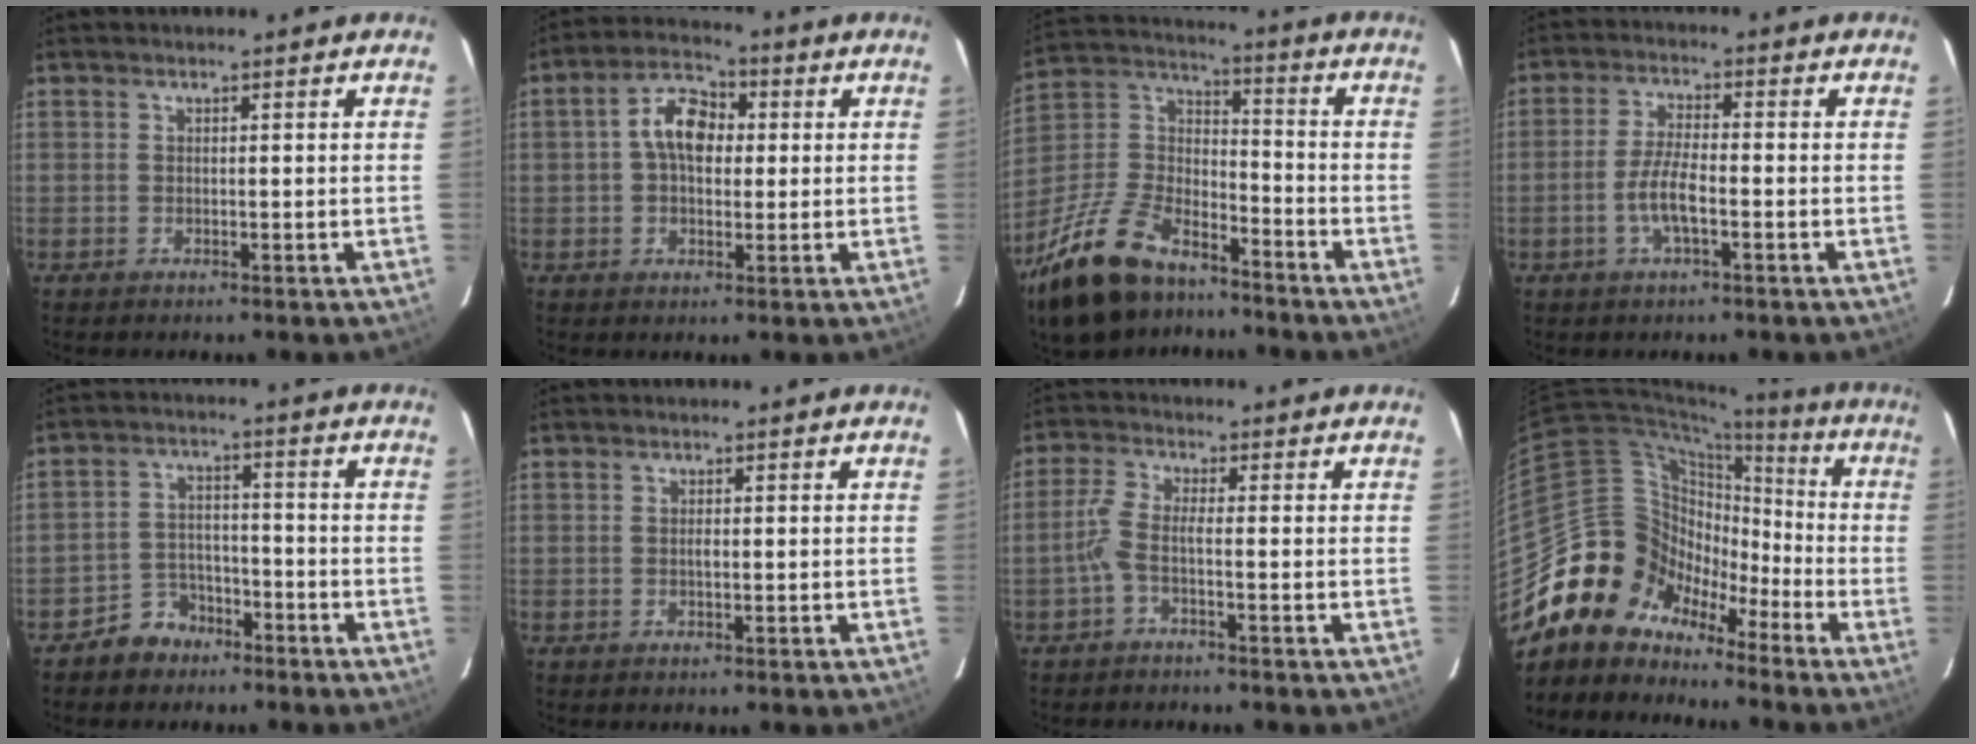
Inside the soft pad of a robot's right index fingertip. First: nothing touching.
{"total": 8.1, "force": [0.9, 5.2, 6.1], "torque": [-0.111, 0.026, 0.014]}
{"total": 22.8, "force": [-15.7, 10.7, 12.7], "torque": [-0.273, 0.001, -0.274]}
{"total": 5.9, "force": [-2.2, 1.3, 5.3], "torque": [-0.110, 0.000, -0.043]}
{"total": 6.2, "force": [-4.5, 4.1, 0.7], "torque": [-0.028, 0.023, -0.072]}
{"total": 0.8, "force": [0.0, 0.4, 0.7], "torque": [-0.012, 0.001, -0.001]}
{"total": 3.2, "force": [-1.5, 0.3, 2.8], "torque": [-0.071, 0.006, -0.033]}
{"total": 14.8, "force": [-10.5, 10.2, 2.6], "torque": [-0.050, 0.064, -0.193]}